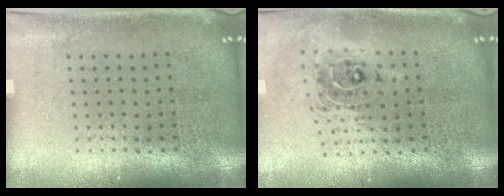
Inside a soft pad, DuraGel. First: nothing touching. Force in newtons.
{"total": 2.0, "press": 1.6, "slide": 1.3}